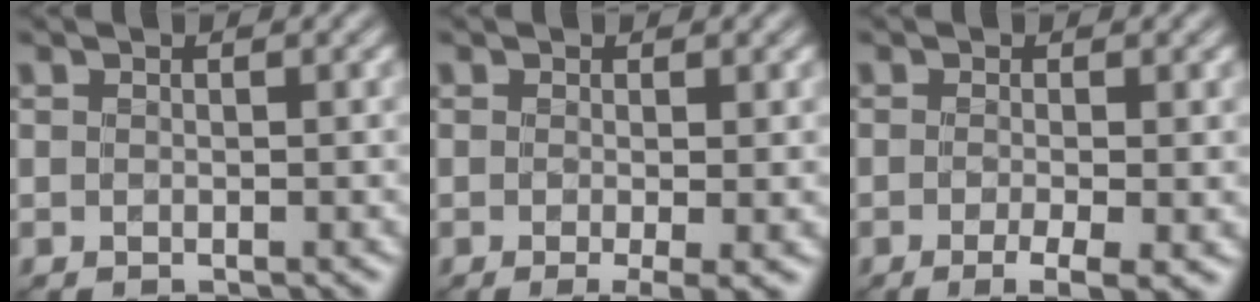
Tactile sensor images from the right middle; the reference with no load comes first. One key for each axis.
{"total": 2.7, "fx": -0.9, "fy": 0.6, "fz": 2.5, "tx": -0.048, "ty": -0.006, "tz": -0.016}
{"total": 2.9, "fx": -1.0, "fy": 0.6, "fz": 2.7, "tx": -0.051, "ty": -0.007, "tz": -0.019}